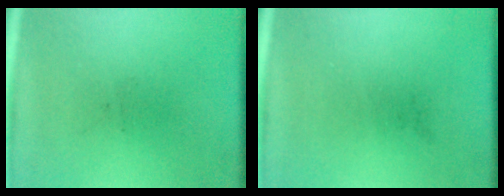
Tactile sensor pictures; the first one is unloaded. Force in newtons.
{"total": 0.0}